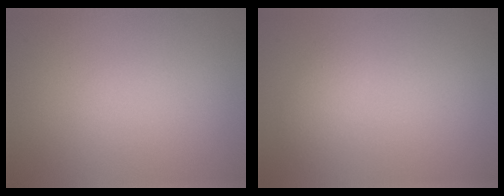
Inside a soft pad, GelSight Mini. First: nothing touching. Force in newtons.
{"total": 1.5, "press": 1.5, "slide": 0.1}